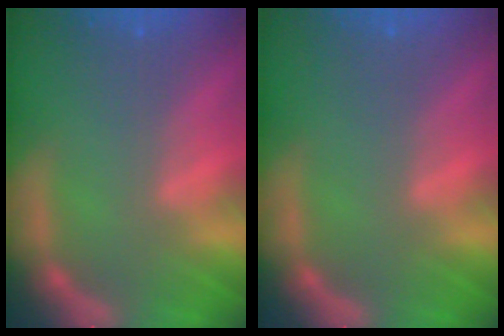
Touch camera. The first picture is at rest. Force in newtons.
{"total": 0.0}